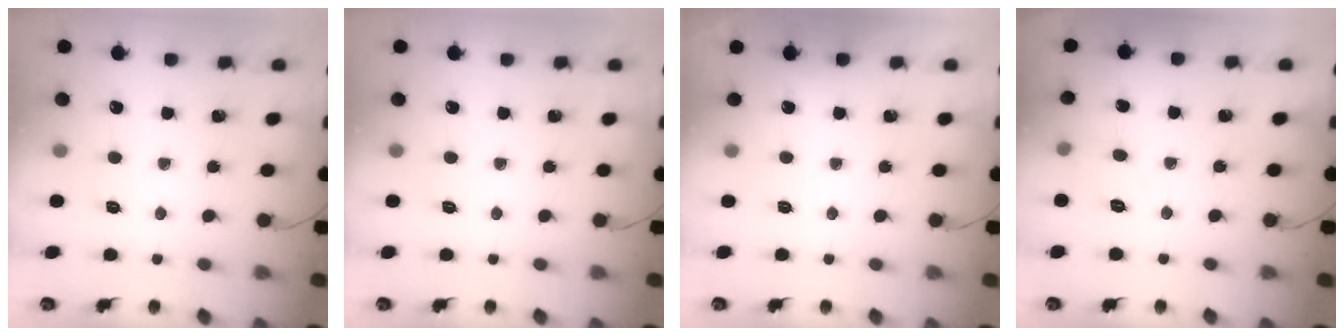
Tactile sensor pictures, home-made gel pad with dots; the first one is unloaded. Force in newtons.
{"total": 0.0}
{"total": 1.9, "press": 1.9, "slide": 0.3}
{"total": 4.3, "press": 4.0, "slide": 1.5}